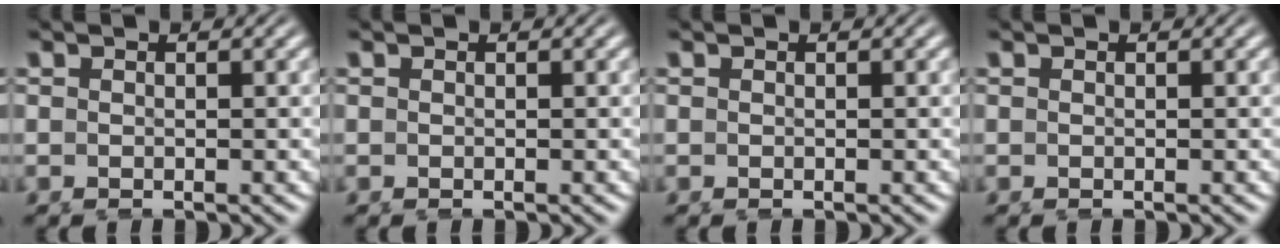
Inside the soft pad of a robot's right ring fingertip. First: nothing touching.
{"total": 0.0}
{"total": 0.0}
{"total": 0.0}